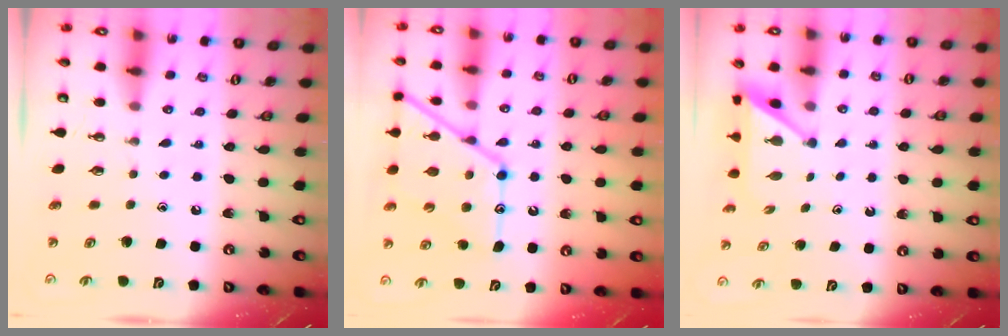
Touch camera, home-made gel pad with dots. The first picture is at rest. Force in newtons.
{"total": 17.4, "press": 17.4, "slide": 1.6}
{"total": 4.8, "press": 4.8, "slide": 0.3}